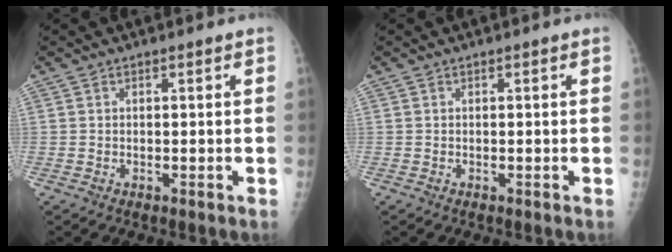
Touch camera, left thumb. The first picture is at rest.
{"total": 0.0}